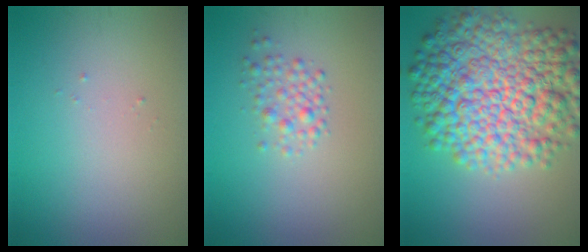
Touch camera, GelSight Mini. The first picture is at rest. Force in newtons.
{"total": 2.0, "press": 2.0, "slide": 0.0}
{"total": 12.2, "press": 12.2, "slide": 0.3}